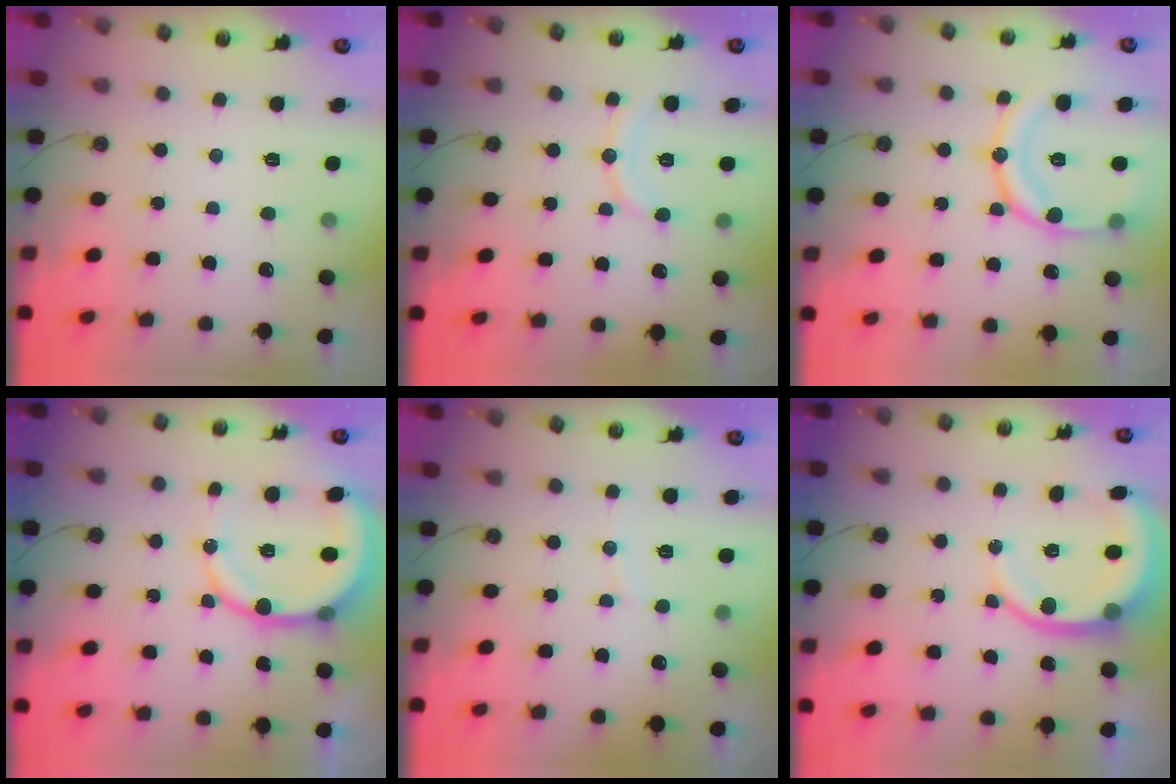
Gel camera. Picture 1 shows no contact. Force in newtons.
{"total": 9.7, "press": 9.7, "slide": 1.1}
{"total": 17.3, "press": 17.2, "slide": 1.9}
{"total": 13.1, "press": 12.9, "slide": 2.6}
{"total": 4.0, "press": 3.9, "slide": 0.3}
{"total": 9.5, "press": 9.5, "slide": 1.2}